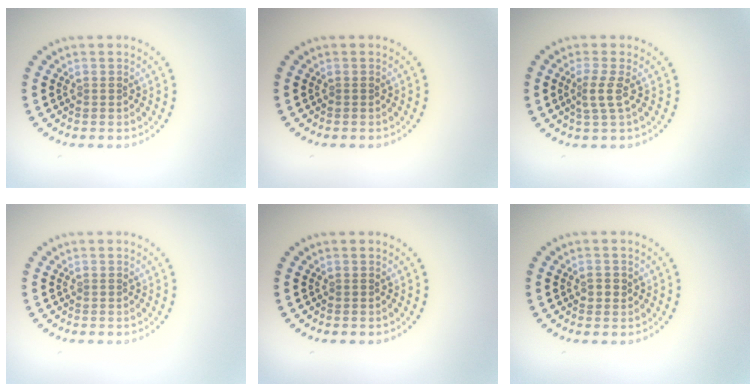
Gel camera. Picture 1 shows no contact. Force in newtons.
{"total": 0.0}
{"total": 2.0, "press": 1.4, "slide": 1.4}
{"total": 0.0}
{"total": 0.0}
{"total": 1.1, "press": 1.1, "slide": 0.2}